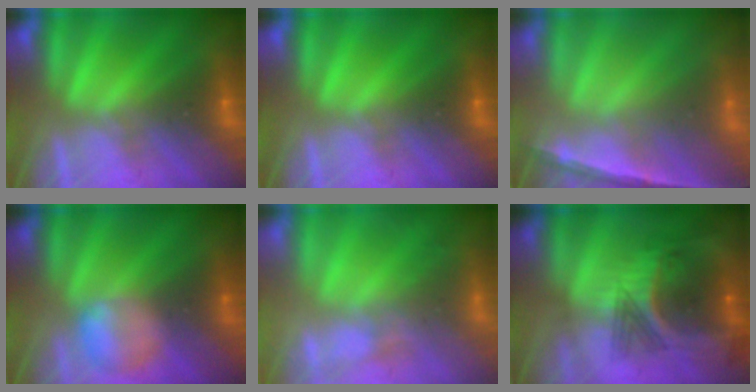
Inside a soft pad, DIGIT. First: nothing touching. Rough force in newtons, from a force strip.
{"total": 0.0}
{"total": 1.7}
{"total": 2.4}
{"total": 2.8}
{"total": 7.4}